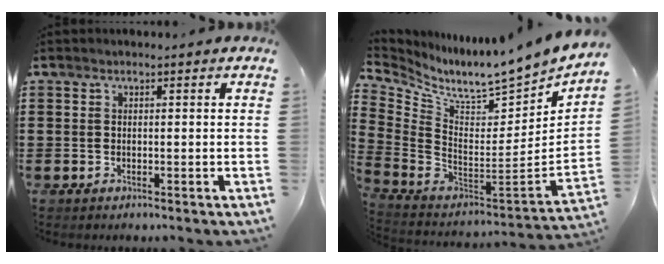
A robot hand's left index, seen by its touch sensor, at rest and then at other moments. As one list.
[{"total": 6.6, "force": [5.7, 0.1, 3.2], "torque": [-0.083, -0.072, 0.090]}]